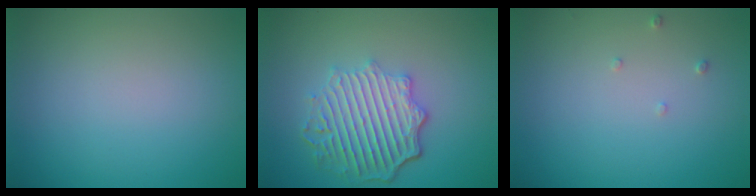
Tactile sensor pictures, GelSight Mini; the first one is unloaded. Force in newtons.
{"total": 5.9, "press": 4.6, "slide": 3.7}
{"total": 0.7, "press": 0.7, "slide": 0.2}